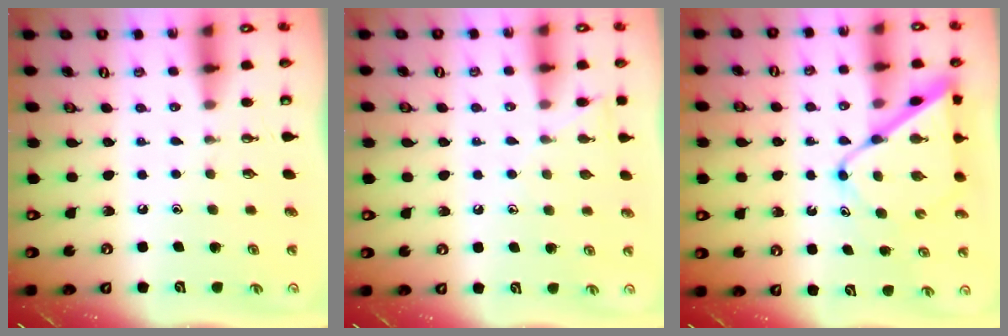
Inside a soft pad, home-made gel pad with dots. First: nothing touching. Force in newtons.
{"total": 5.6, "press": 5.6, "slide": 0.6}
{"total": 12.1, "press": 12.0, "slide": 1.0}